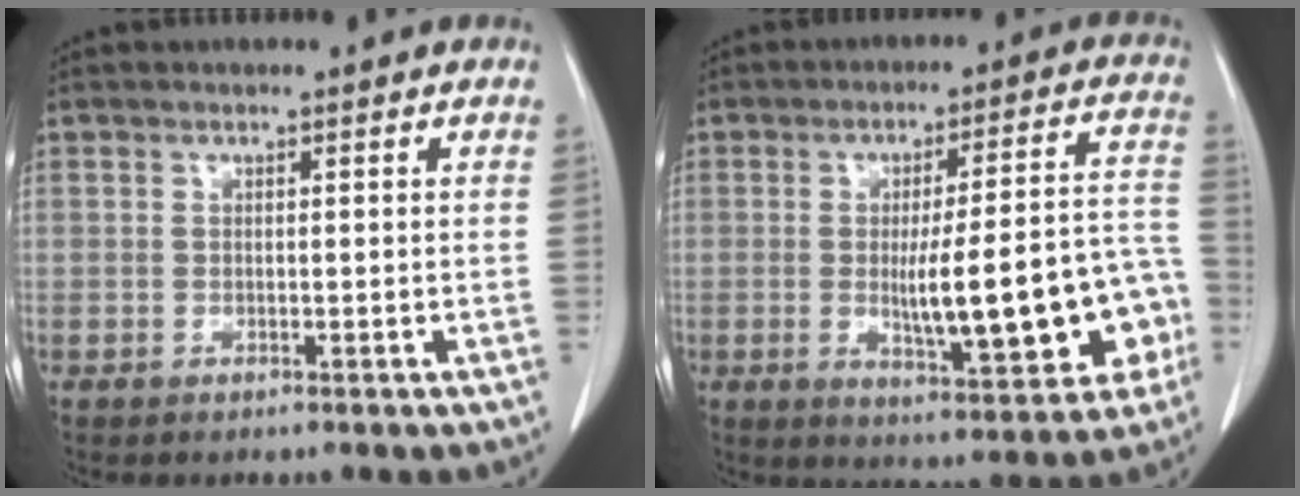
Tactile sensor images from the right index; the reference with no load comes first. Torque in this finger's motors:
{"motor_torque": [1.65, -0.48, 0.43, 0.20]}